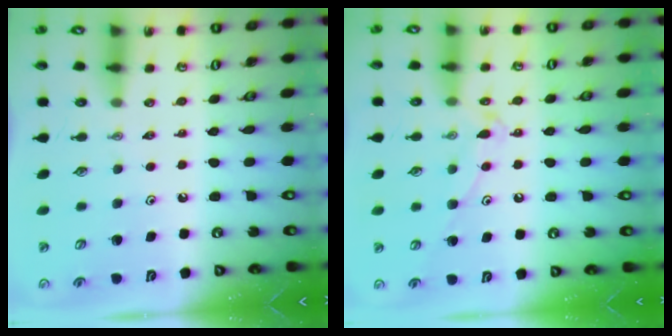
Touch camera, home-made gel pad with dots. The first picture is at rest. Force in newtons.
{"total": 11.2, "press": 11.1, "slide": 1.0}